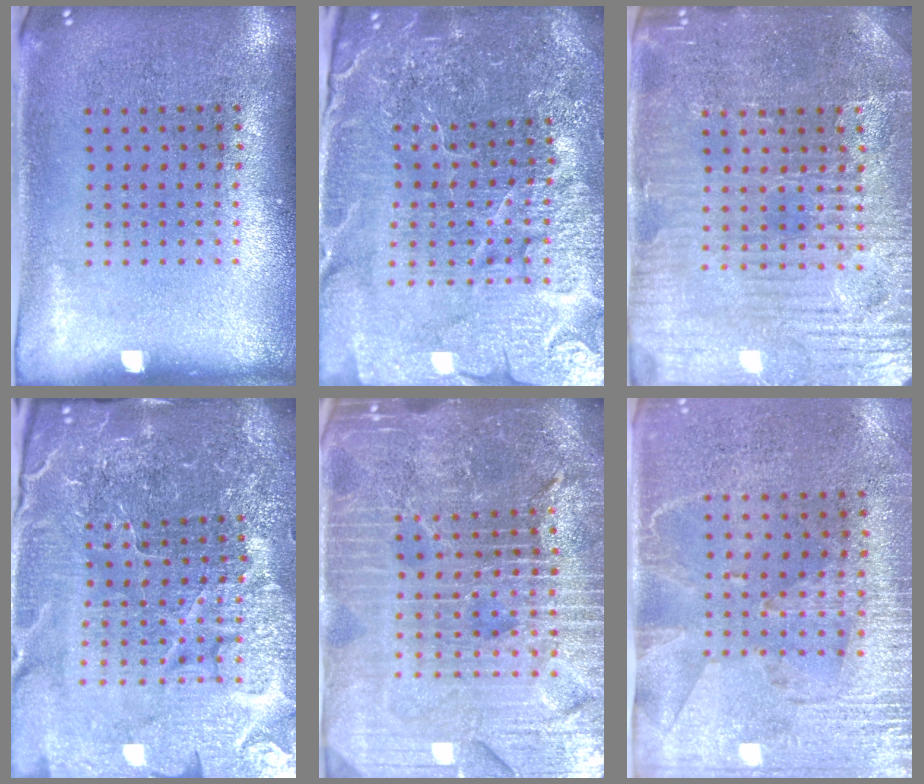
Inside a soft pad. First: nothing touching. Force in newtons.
{"total": 5.9, "press": 5.3, "slide": 2.6}
{"total": 4.6, "press": 4.4, "slide": 1.2}
{"total": 6.6, "press": 5.8, "slide": 3.0}
{"total": 6.2, "press": 5.5, "slide": 2.9}
{"total": 2.9, "press": 2.5, "slide": 1.4}